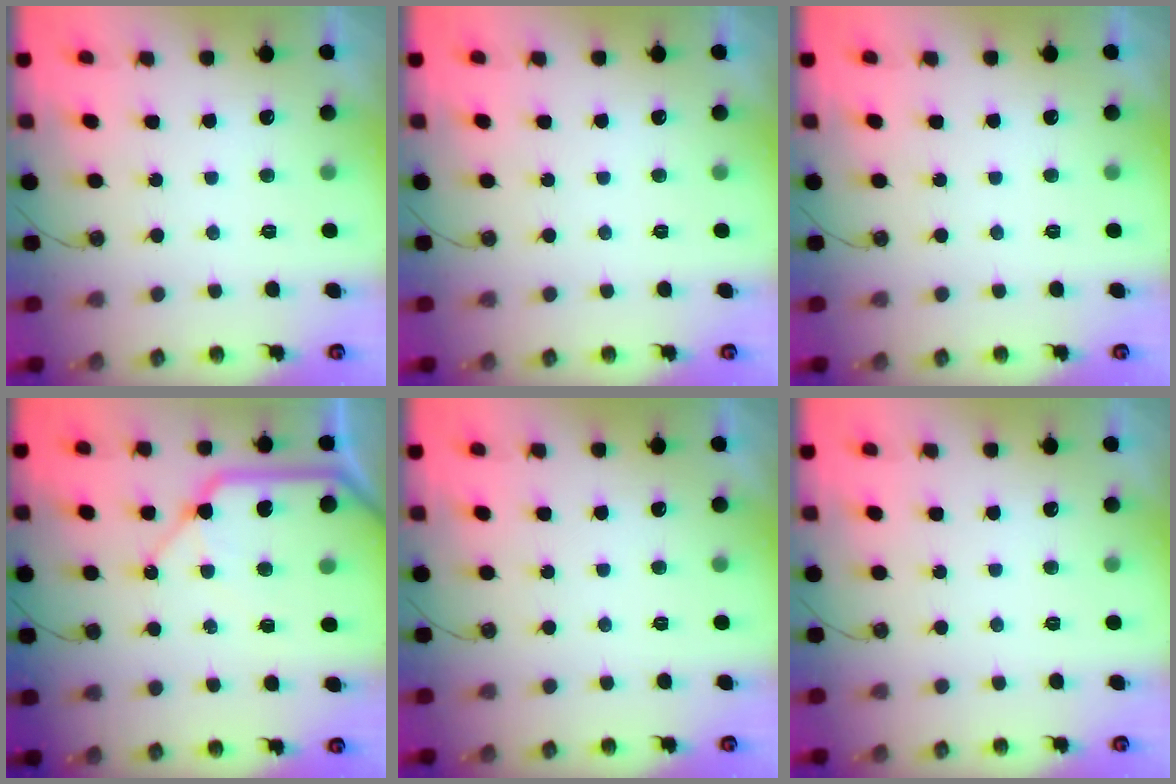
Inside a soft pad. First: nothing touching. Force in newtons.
{"total": 0.0}
{"total": 0.0}
{"total": 14.3, "press": 14.2, "slide": 1.7}
{"total": 0.0}
{"total": 0.0}